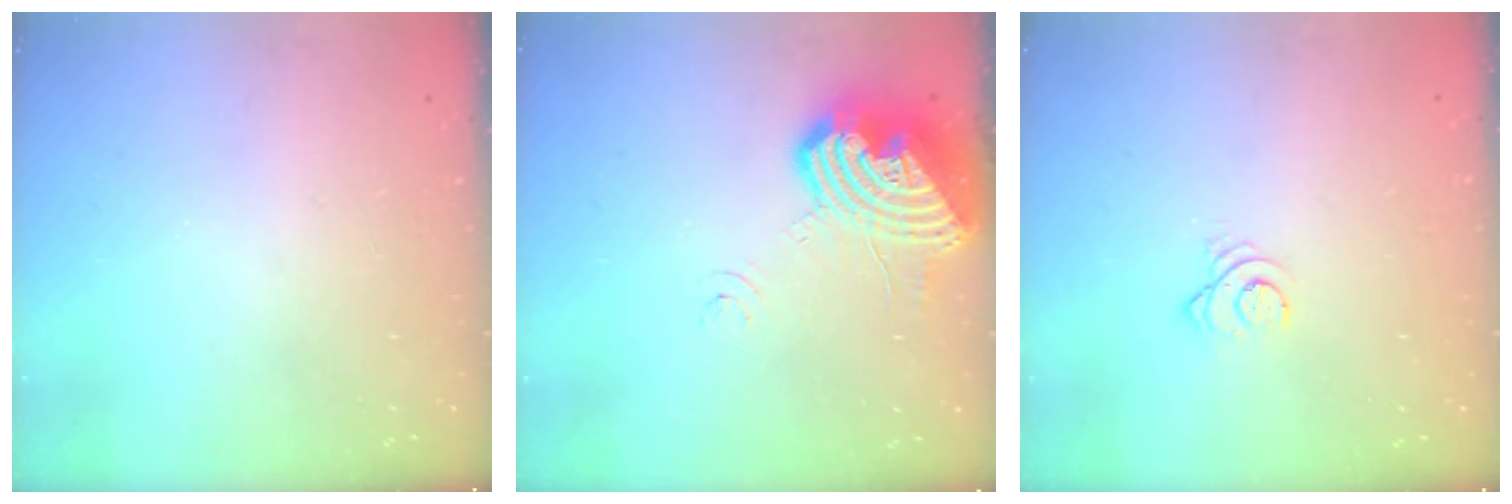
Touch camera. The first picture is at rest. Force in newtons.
{"total": 15.5, "press": 15.4, "slide": 2.1}
{"total": 2.9, "press": 2.9, "slide": 0.4}